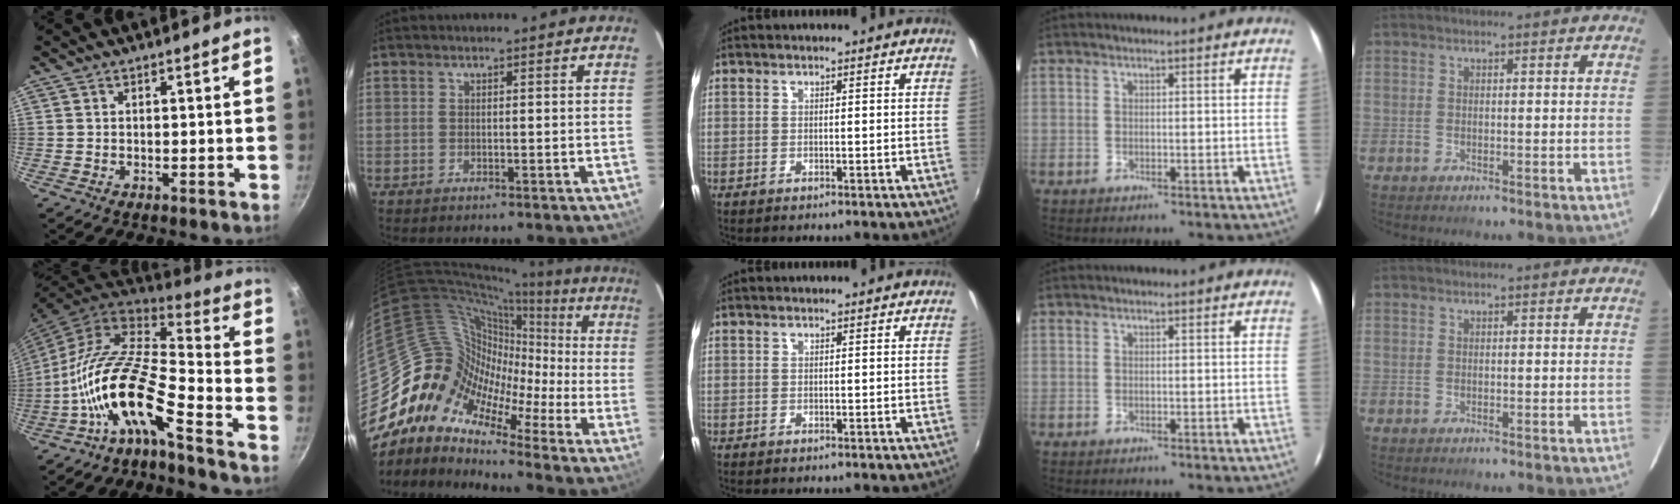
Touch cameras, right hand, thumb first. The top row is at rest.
{"thumb": {"total": 16.6, "force": [-7.8, 5.2, 13.7], "torque": [-0.253, 0.067, -0.168]}, "index": {"total": 10.7, "force": [-4.8, 8.6, 4.4], "torque": [-0.062, 0.020, -0.121]}}